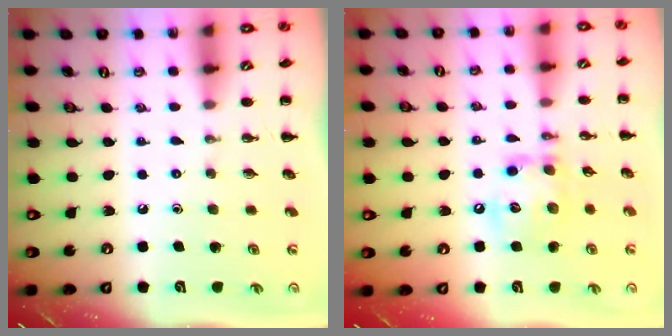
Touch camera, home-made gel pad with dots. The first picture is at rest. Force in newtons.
{"total": 13.2, "press": 13.1, "slide": 1.3}